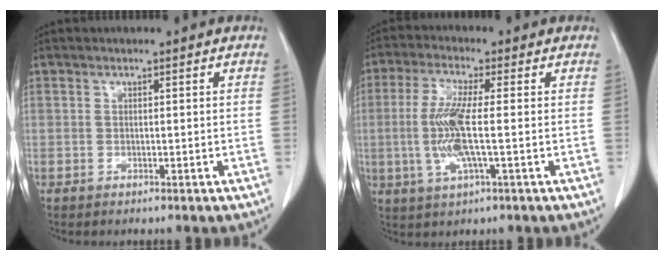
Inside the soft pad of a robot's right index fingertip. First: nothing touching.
{"total": 8.3, "force": [-0.8, 0.8, 8.2], "torque": [-0.183, -0.004, -0.020]}